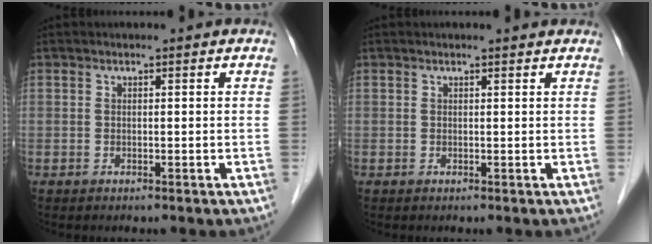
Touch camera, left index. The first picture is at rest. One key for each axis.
{"total": 1.2, "fx": 1.1, "fy": 0.0, "fz": 0.3, "tx": -0.011, "ty": 0.003, "tz": 0.013}